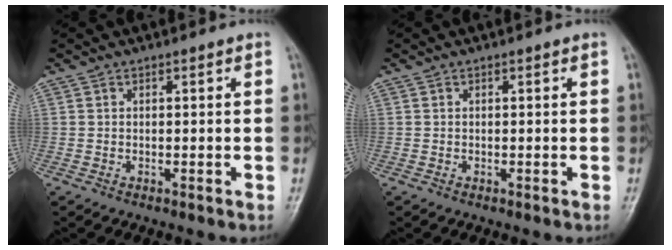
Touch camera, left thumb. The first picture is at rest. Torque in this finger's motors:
{"motor_torque": [-0.38, -0.29, 0.01, 0.10, -0.01]}